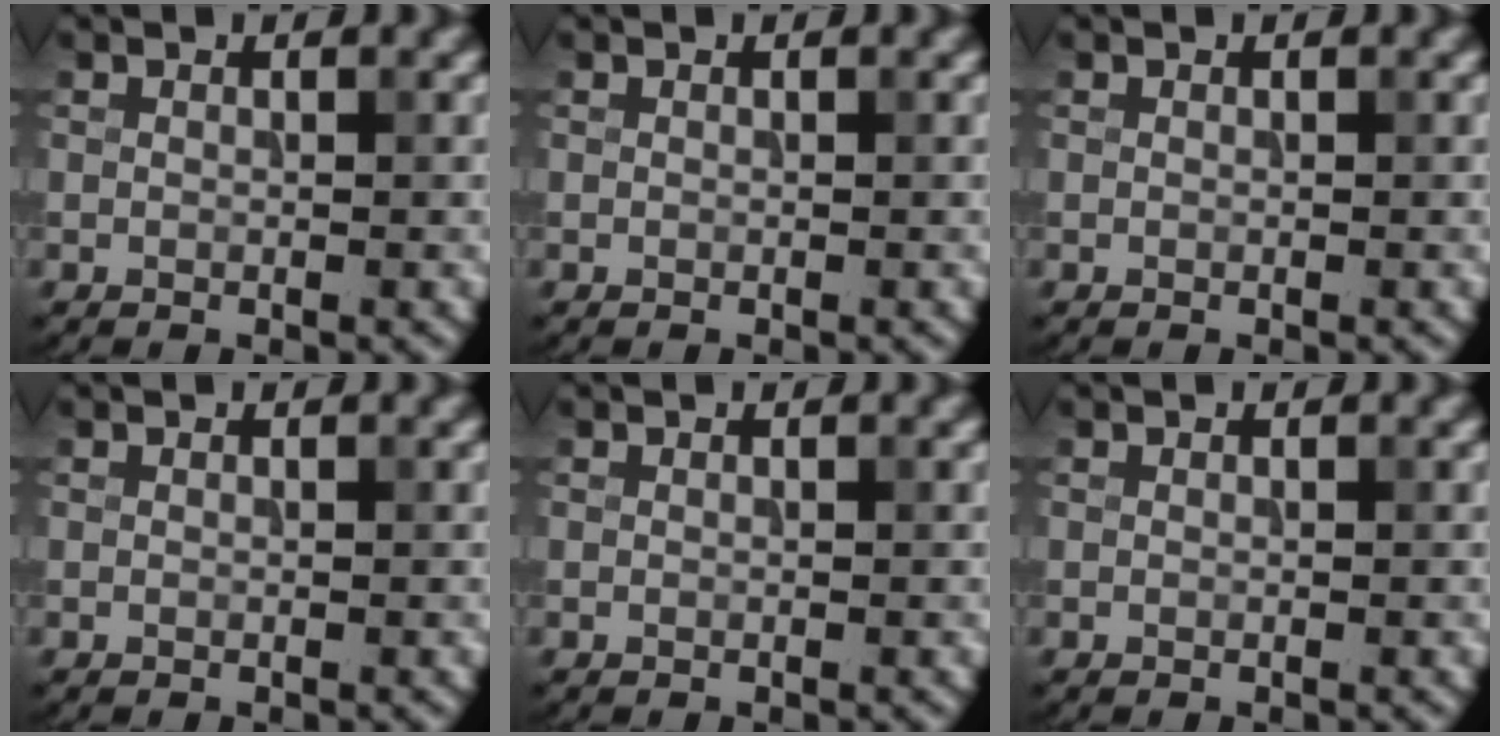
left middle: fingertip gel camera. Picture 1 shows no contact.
{"total": 0.0}
{"total": 0.0}
{"total": 0.0}
{"total": 0.0}
{"total": 0.0}